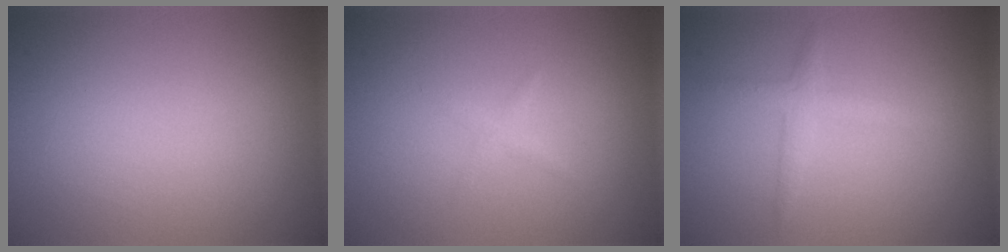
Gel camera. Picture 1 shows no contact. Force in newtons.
{"total": 0.7, "press": 0.7, "slide": 0.0}
{"total": 1.8, "press": 1.8, "slide": 0.1}